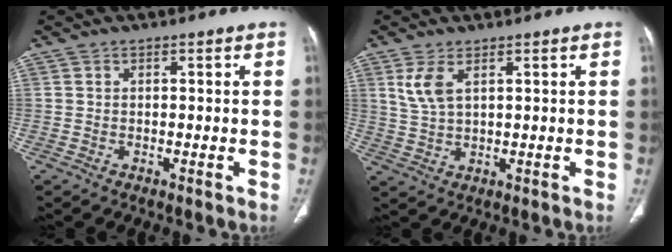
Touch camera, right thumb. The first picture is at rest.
{"total": 4.8, "force": [2.2, 2.1, 3.7], "torque": [-0.085, -0.004, 0.057]}